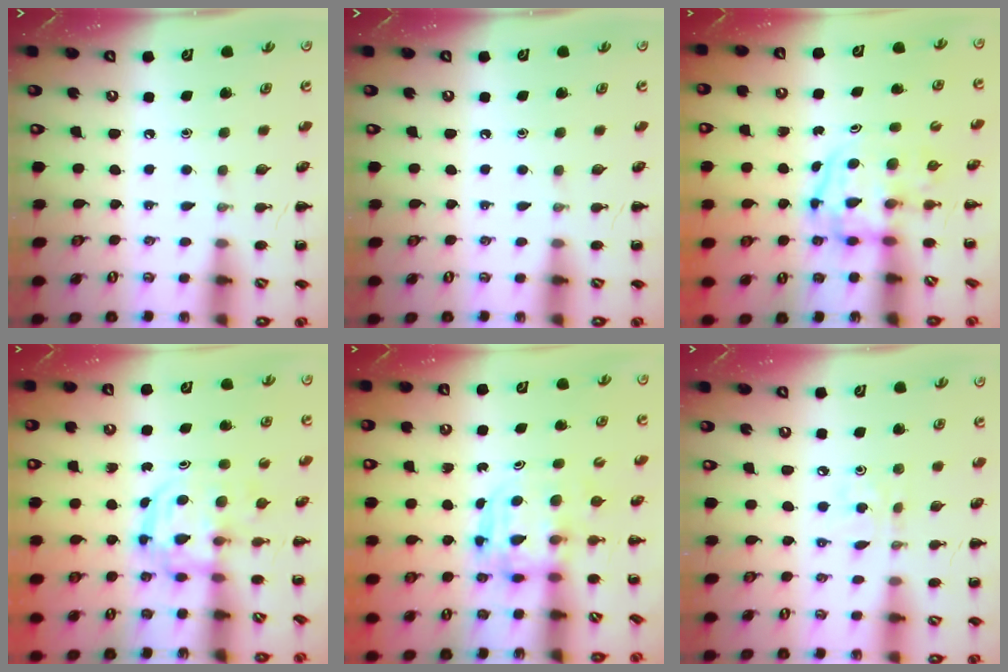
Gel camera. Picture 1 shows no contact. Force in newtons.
{"total": 0.0}
{"total": 3.7, "press": 3.6, "slide": 0.6}
{"total": 3.1, "press": 3.1, "slide": 0.4}
{"total": 3.6, "press": 3.6, "slide": 0.3}
{"total": 2.6, "press": 2.5, "slide": 0.8}